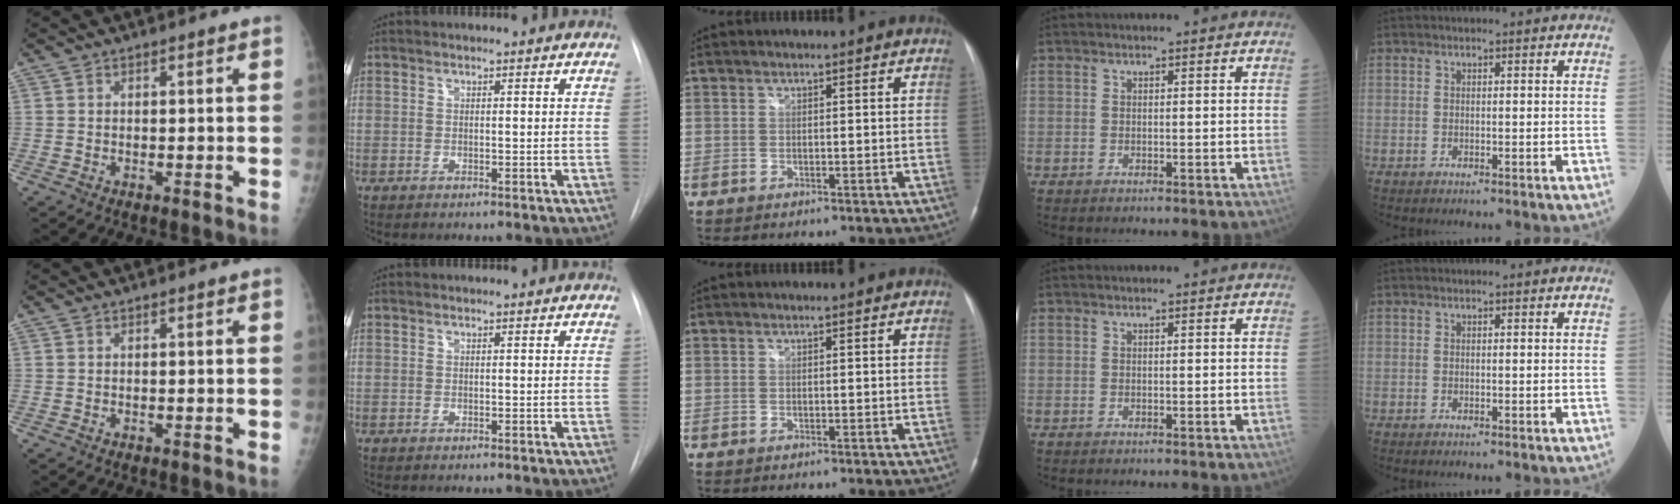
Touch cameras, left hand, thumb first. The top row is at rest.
{}